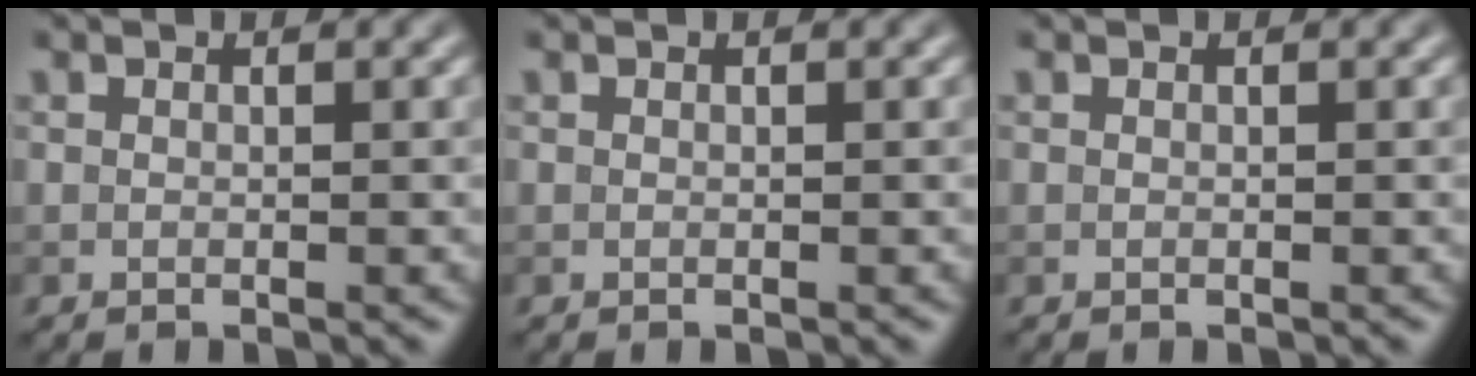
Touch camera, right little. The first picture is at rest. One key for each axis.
{"total": 0.0}
{"total": 0.0}